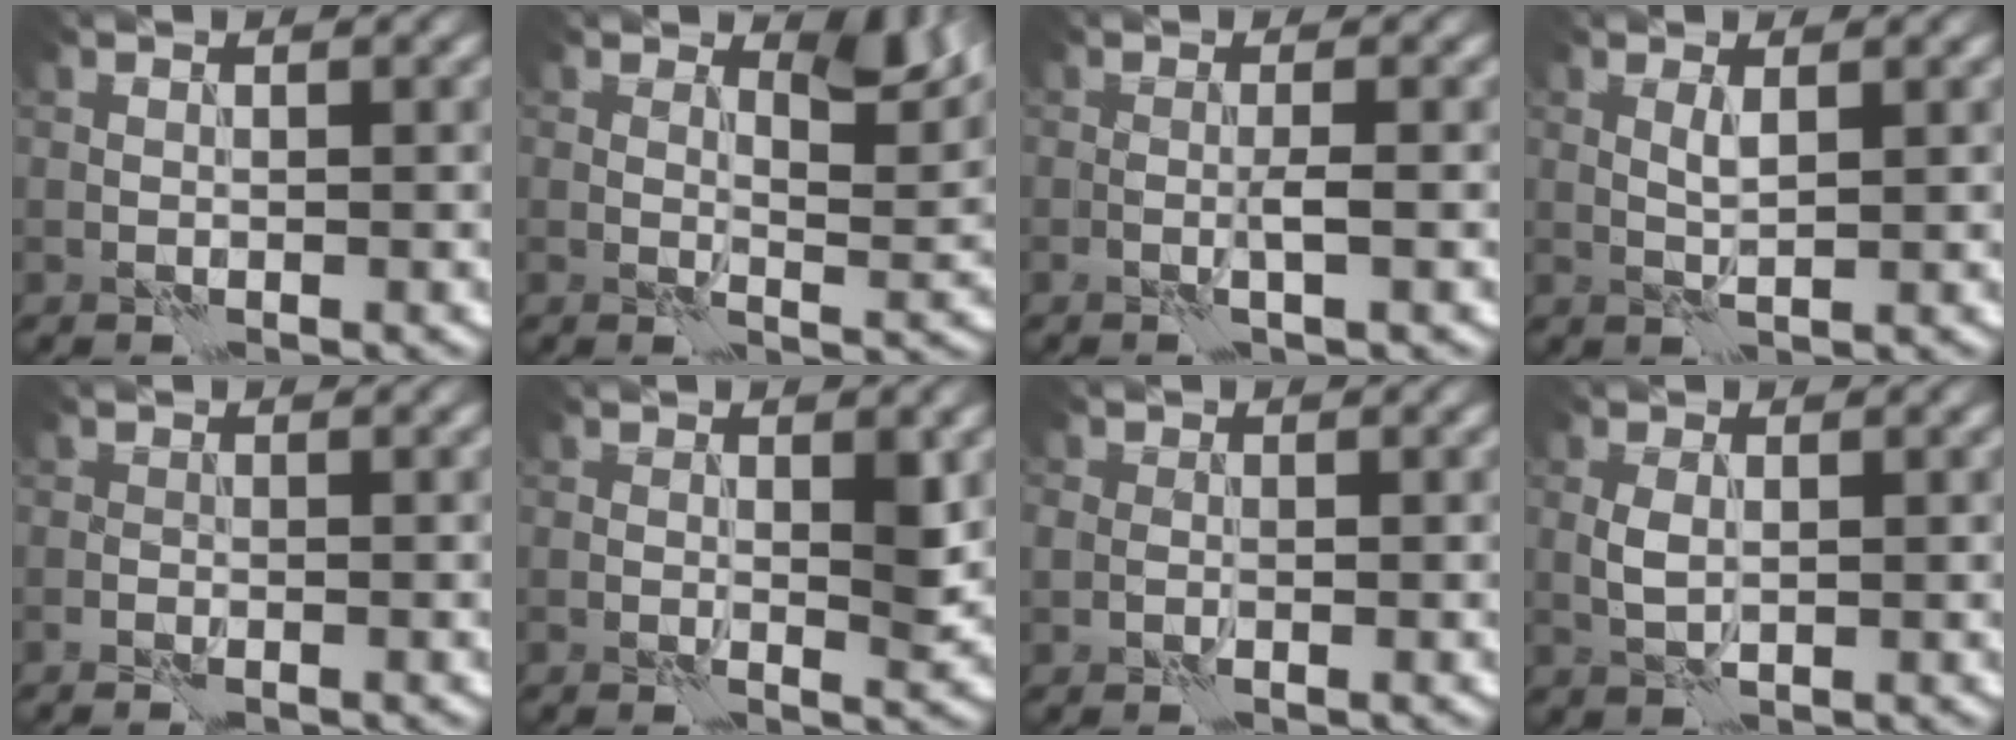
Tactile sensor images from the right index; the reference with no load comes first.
{"total": 3.7, "force": [2.2, 1.4, 2.7], "torque": [-0.041, -0.009, 0.032]}
{"total": 1.3, "force": [-0.3, 0.0, 1.2], "torque": [-0.025, 0.001, -0.008]}
{"total": 1.4, "force": [0.5, 0.2, 1.3], "torque": [-0.030, -0.001, 0.009]}
{"total": 0.8, "force": [-0.6, 0.3, 0.5], "torque": [-0.012, 0.000, -0.012]}
{"total": 2.2, "force": [0.2, 0.8, 2.0], "torque": [-0.026, -0.005, 0.002]}
{"total": 1.5, "force": [-0.1, 1.1, 0.9], "torque": [-0.017, -0.001, -0.002]}
{"total": 1.7, "force": [0.2, 0.9, 1.4], "torque": [-0.034, 0.000, 0.005]}